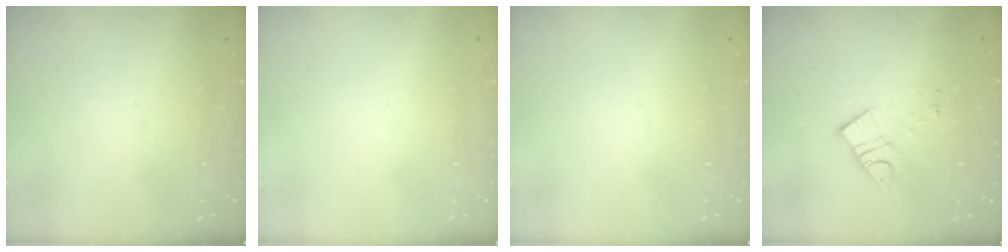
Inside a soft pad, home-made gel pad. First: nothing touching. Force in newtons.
{"total": 1.7, "press": 1.7, "slide": 0.1}
{"total": 1.8, "press": 1.8, "slide": 0.1}
{"total": 9.4, "press": 9.4, "slide": 0.5}